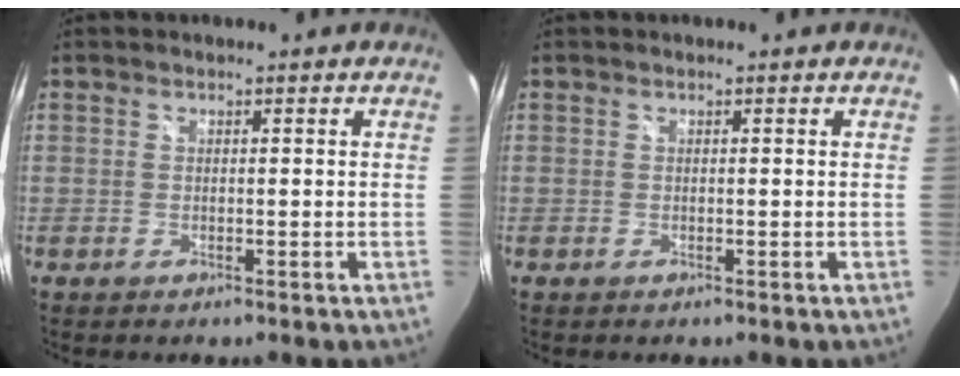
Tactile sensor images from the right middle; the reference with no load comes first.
{"total": 0.0}